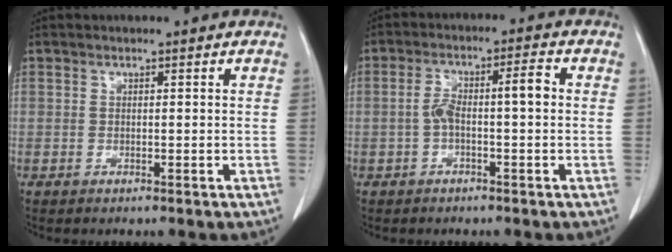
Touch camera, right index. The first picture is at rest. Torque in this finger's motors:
{"motor_torque": [0.25, 0.10, 0.15, 0.03]}